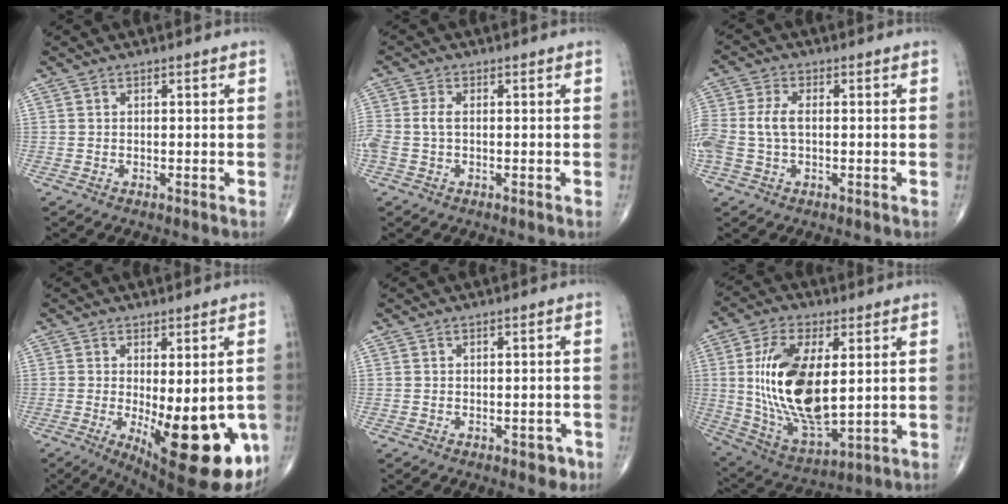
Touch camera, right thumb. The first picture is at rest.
{"total": 3.5, "force": [-0.2, 2.0, 2.9], "torque": [-0.085, 0.008, -0.005]}
{"total": 7.1, "force": [-0.2, 4.2, 5.7], "torque": [-0.151, 0.014, -0.004]}
{"total": 19.0, "force": [-5.1, 7.1, 16.8], "torque": [-0.191, -0.028, -0.049]}
{"total": 2.1, "force": [-1.1, 1.3, 1.3], "torque": [-0.002, 0.005, -0.012]}
{"total": 20.0, "force": [2.5, 9.6, 17.4], "torque": [-0.330, -0.020, 0.058]}